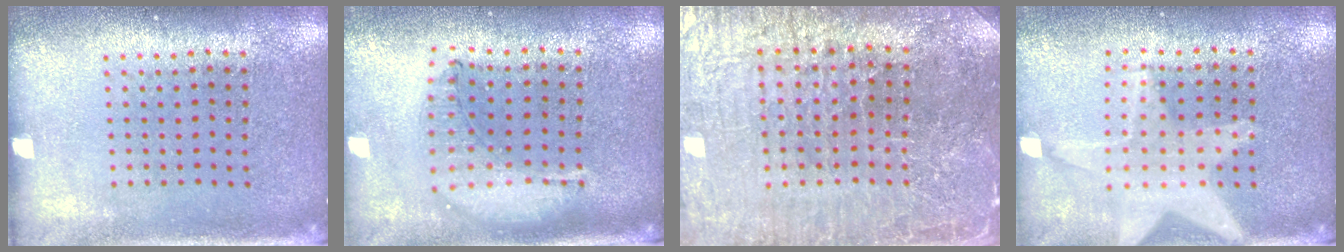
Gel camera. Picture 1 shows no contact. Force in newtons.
{"total": 1.2, "press": 1.1, "slide": 0.3}
{"total": 4.5, "press": 4.4, "slide": 1.1}
{"total": 1.3, "press": 1.2, "slide": 0.3}